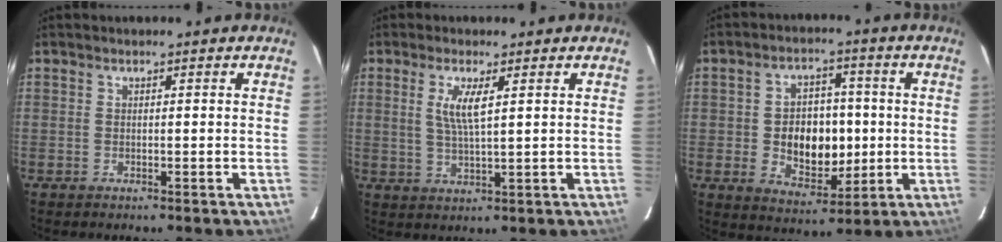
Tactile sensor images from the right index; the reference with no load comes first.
{"total": 4.9, "force": [1.6, 0.6, 4.6], "torque": [-0.092, -0.006, 0.030]}
{"total": 10.9, "force": [-0.8, 7.9, 7.5], "torque": [-0.143, 0.007, 0.003]}